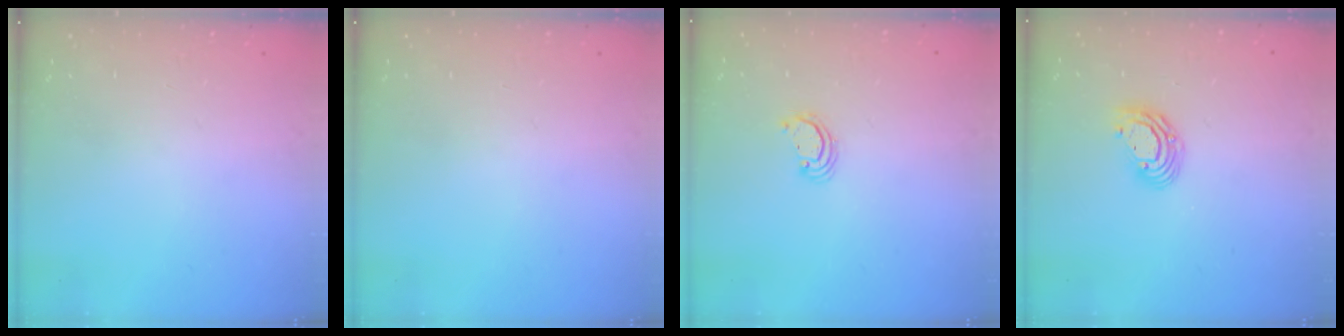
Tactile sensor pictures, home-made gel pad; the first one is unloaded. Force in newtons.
{"total": 0.0}
{"total": 2.2, "press": 2.2, "slide": 0.2}
{"total": 8.1, "press": 8.0, "slide": 1.4}